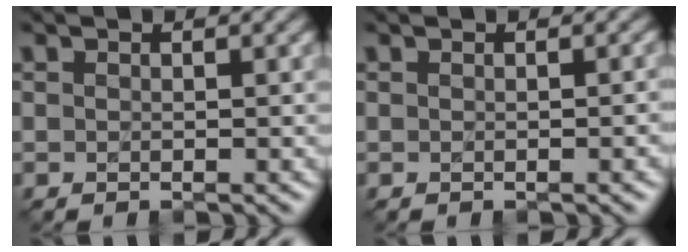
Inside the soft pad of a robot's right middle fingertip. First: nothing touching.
{"total": 2.0, "force": [-0.2, 0.9, 1.8], "torque": [0.001, 0.006, 0.001]}